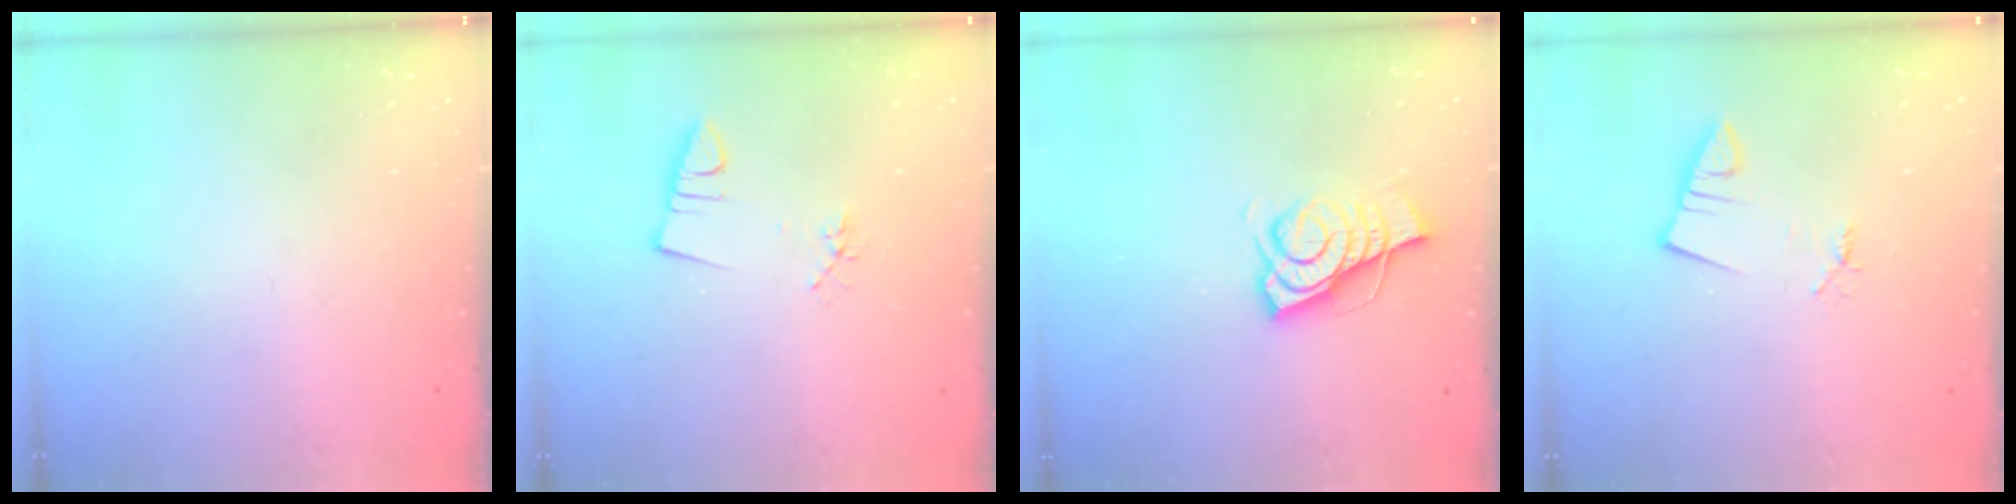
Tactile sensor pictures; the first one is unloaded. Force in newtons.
{"total": 2.6, "press": 1.1, "slide": 2.4}
{"total": 10.2, "press": 9.7, "slide": 3.4}
{"total": 1.4, "press": 1.4, "slide": 0.1}